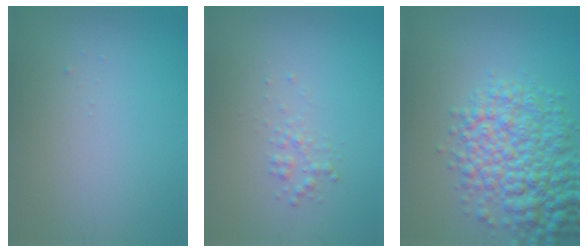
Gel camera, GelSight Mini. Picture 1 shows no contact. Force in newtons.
{"total": 1.2, "press": 1.2, "slide": 0.0}
{"total": 7.6, "press": 7.6, "slide": 0.2}